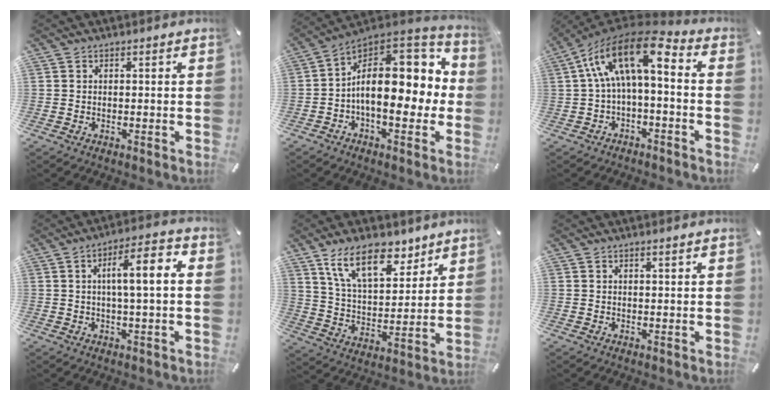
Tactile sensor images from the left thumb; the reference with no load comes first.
{"total": 19.4, "force": [0.4, 11.5, 15.6], "torque": [-0.219, -0.016, 0.013]}
{"total": 15.9, "force": [2.8, 7.2, 13.9], "torque": [-0.266, -0.006, 0.043]}
{"total": 9.8, "force": [1.4, 2.4, 9.4], "torque": [-0.153, 0.005, 0.013]}
{"total": 14.8, "force": [10.2, 7.3, 7.8], "torque": [-0.144, -0.044, 0.190]}
{"total": 1.0, "force": [0.8, 0.0, 0.6], "torque": [-0.012, -0.001, 0.013]}